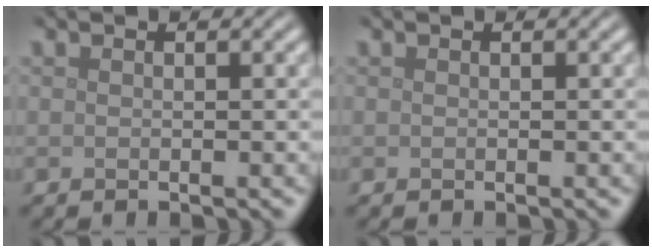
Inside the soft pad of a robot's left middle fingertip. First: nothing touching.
{"total": 0.0}